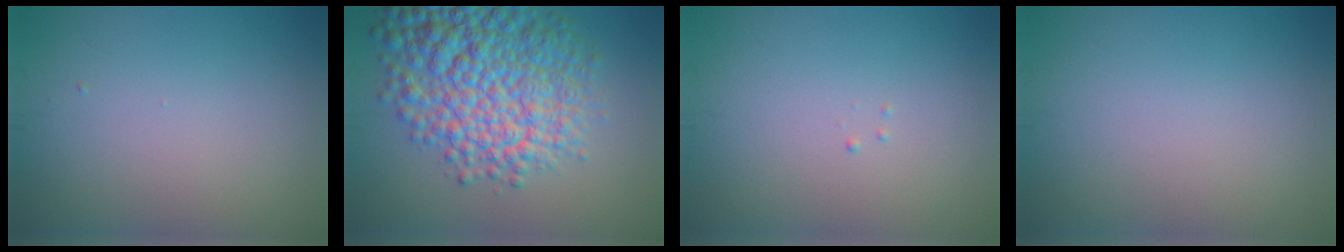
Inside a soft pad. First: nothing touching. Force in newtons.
{"total": 11.1, "press": 11.1, "slide": 0.3}
{"total": 0.0}
{"total": 0.0}